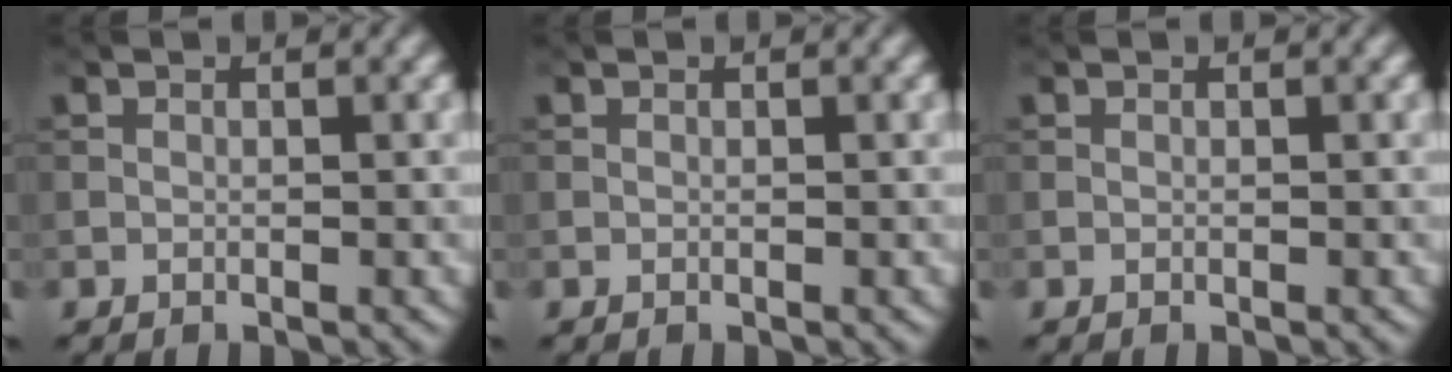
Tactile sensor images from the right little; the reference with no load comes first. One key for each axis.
{"total": 0.0}
{"total": 0.0}